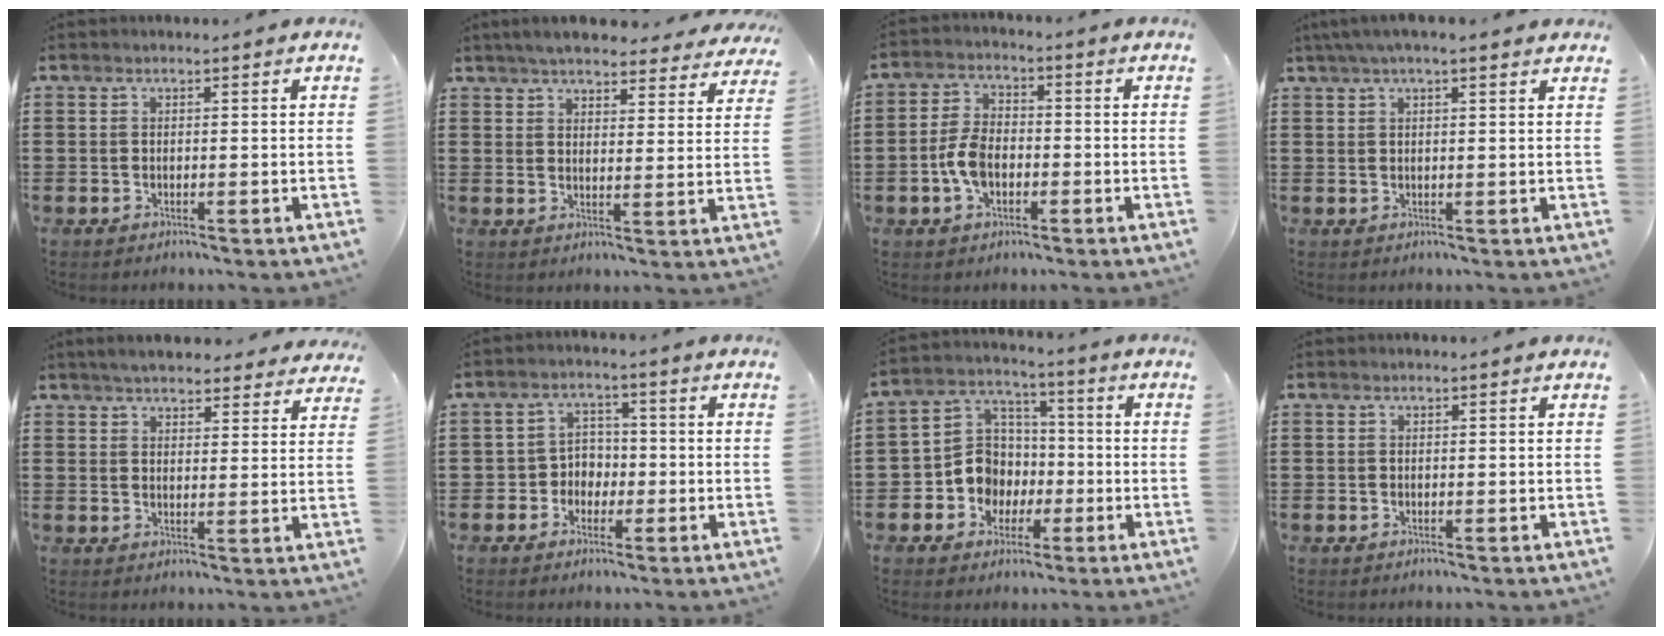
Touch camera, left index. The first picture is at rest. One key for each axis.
{"total": 5.4, "fx": 5.1, "fy": 0.6, "fz": 1.6, "tx": -0.049, "ty": -0.020, "tz": 0.091}
{"total": 5.9, "fx": -1.5, "fy": 3.6, "fz": 4.4, "tx": -0.114, "ty": 0.000, "tz": -0.036}
{"total": 3.1, "fx": 2.2, "fy": 0.4, "fz": 2.2, "tx": -0.047, "ty": 0.006, "tz": 0.039}
{"total": 4.6, "fx": 4.4, "fy": 0.7, "fz": 1.1, "tx": -0.034, "ty": -0.010, "tz": 0.081}
{"total": 4.0, "fx": -1.4, "fy": 3.6, "fz": 1.0, "tx": -0.033, "ty": 0.011, "tz": -0.032}
{"total": 8.7, "fx": -1.8, "fy": 8.1, "fz": 2.6, "tx": -0.098, "ty": 0.008, "tz": -0.034}
{"total": 0.0}